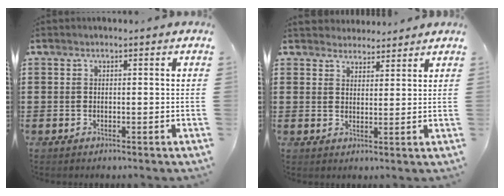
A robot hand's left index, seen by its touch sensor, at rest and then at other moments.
{"total": 3.0, "force": [2.9, 0.9, -0.4], "torque": [-0.003, -0.003, 0.055]}